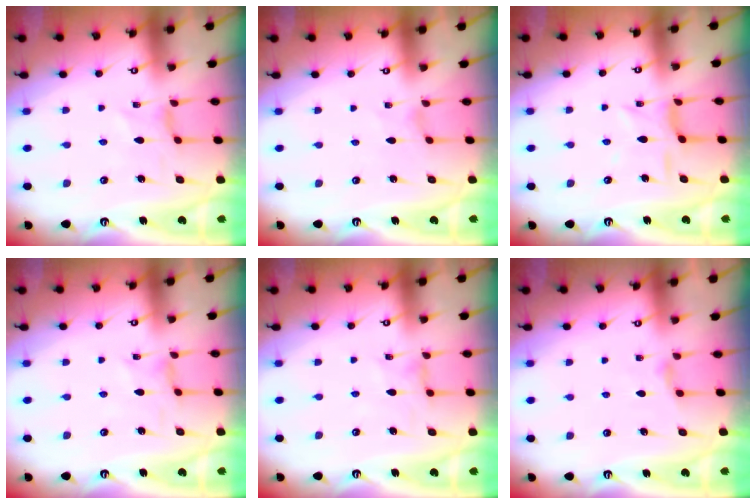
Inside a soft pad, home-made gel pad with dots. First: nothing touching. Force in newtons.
{"total": 0.0}
{"total": 6.1, "press": 6.1, "slide": 0.4}
{"total": 0.8, "press": 0.7, "slide": 0.2}
{"total": 0.9, "press": 0.9, "slide": 0.3}
{"total": 3.6, "press": 3.6, "slide": 0.6}